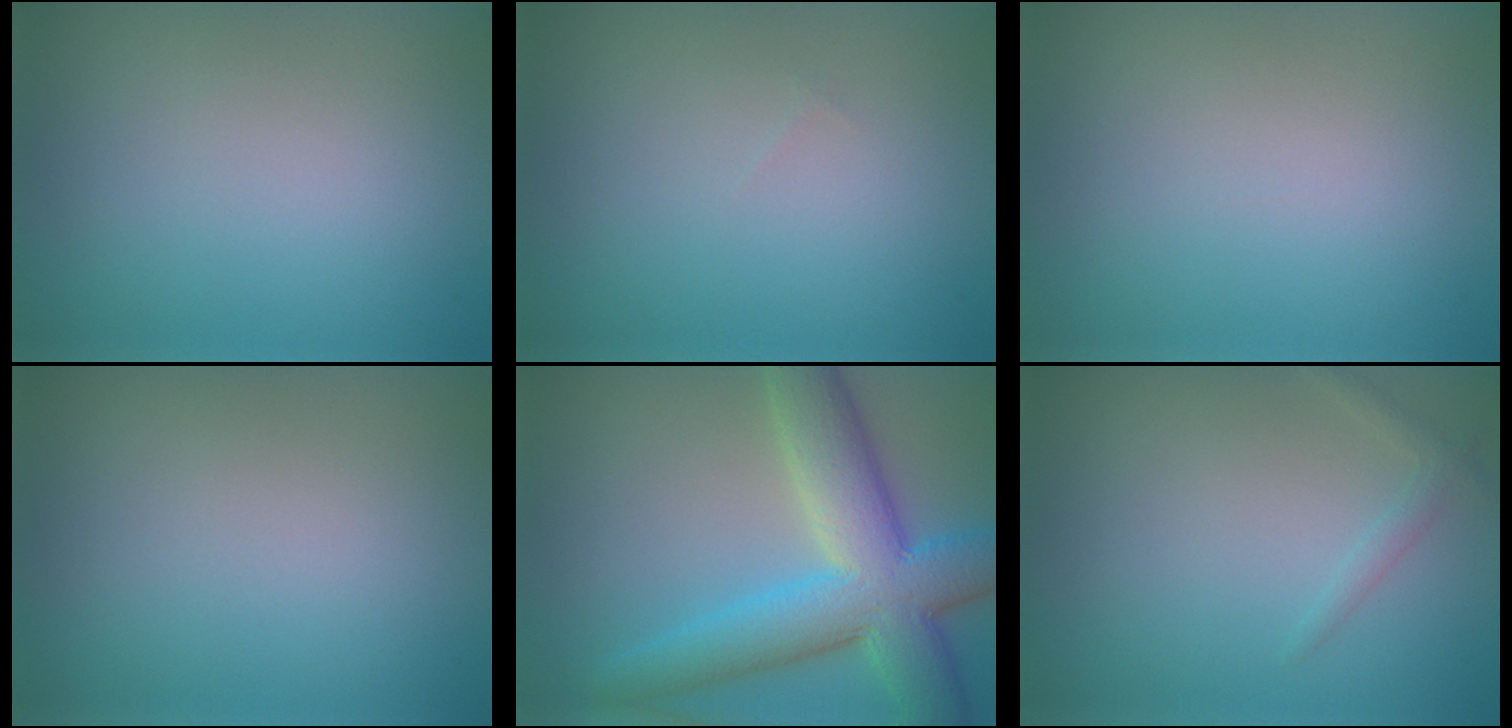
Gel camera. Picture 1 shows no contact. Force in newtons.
{"total": 0.0}
{"total": 0.0}
{"total": 0.0}
{"total": 9.6, "press": 9.6, "slide": 0.3}
{"total": 1.1, "press": 1.1, "slide": 0.0}